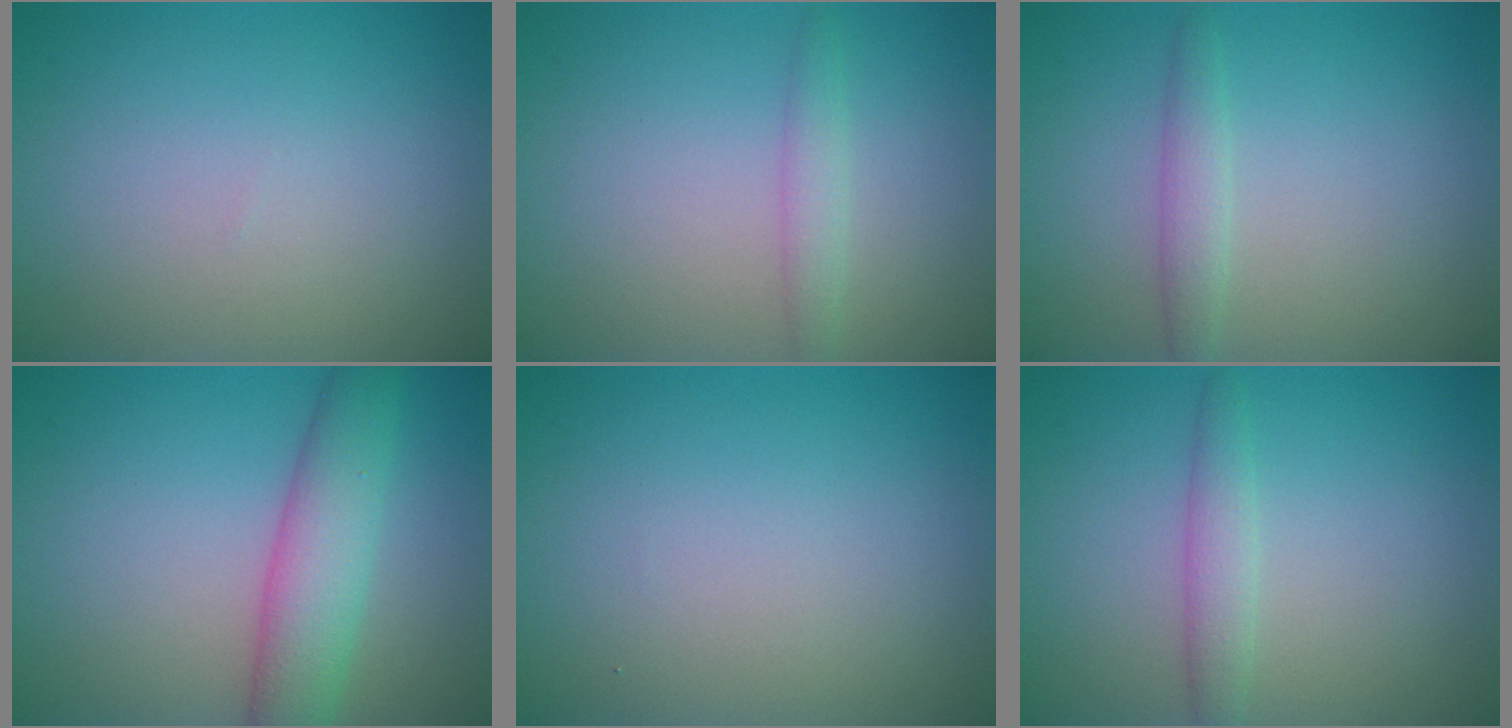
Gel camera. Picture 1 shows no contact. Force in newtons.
{"total": 1.6, "press": 1.6, "slide": 0.1}
{"total": 1.7, "press": 1.7, "slide": 0.0}
{"total": 5.2, "press": 5.2, "slide": 0.3}
{"total": 0.0}
{"total": 1.9, "press": 1.9, "slide": 0.1}